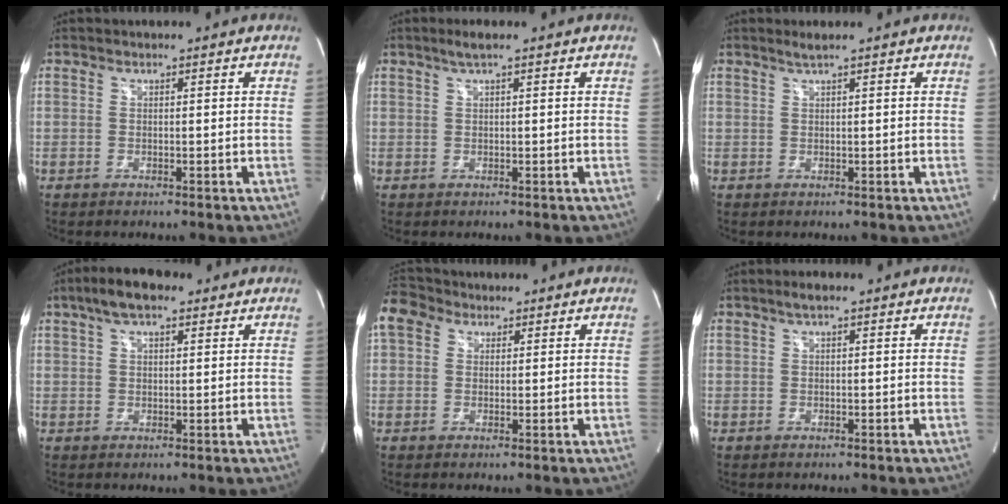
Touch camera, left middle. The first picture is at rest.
{"total": 2.0, "force": [1.2, 0.0, 1.6], "torque": [-0.037, 0.009, 0.024]}
{"total": 1.2, "force": [0.9, -0.3, 0.8], "torque": [-0.020, 0.003, 0.021]}
{"total": 7.0, "force": [4.4, 2.4, 4.9], "torque": [-0.095, 0.026, 0.073]}
{"total": 7.2, "force": [3.6, 5.3, 3.3], "torque": [-0.084, 0.043, 0.072]}
{"total": 1.7, "force": [1.0, 0.3, 1.4], "torque": [-0.029, 0.012, 0.015]}